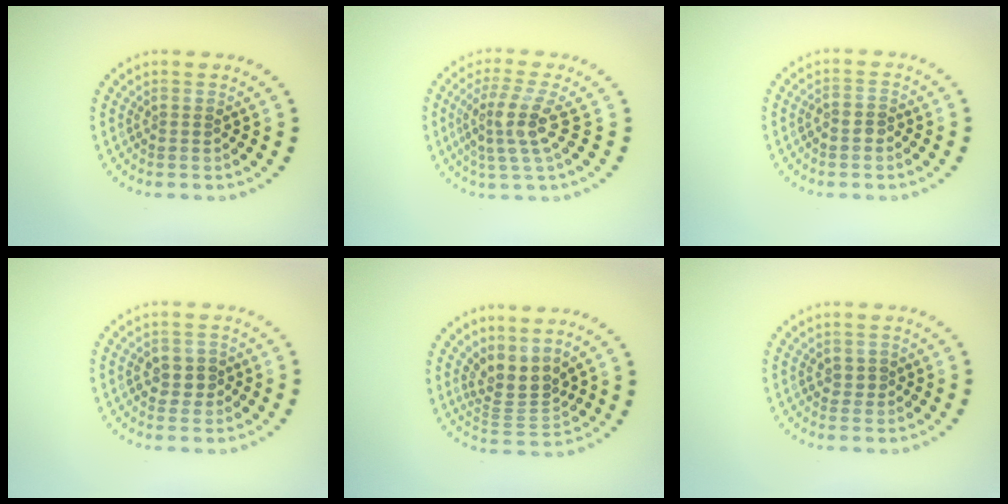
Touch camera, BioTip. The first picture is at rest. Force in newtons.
{"total": 3.8, "press": 2.8, "slide": 2.6}
{"total": 1.1, "press": 0.9, "slide": 0.7}
{"total": 1.9, "press": 1.8, "slide": 0.2}
{"total": 3.4, "press": 2.6, "slide": 2.2}
{"total": 0.7, "press": 0.7, "slide": 0.2}